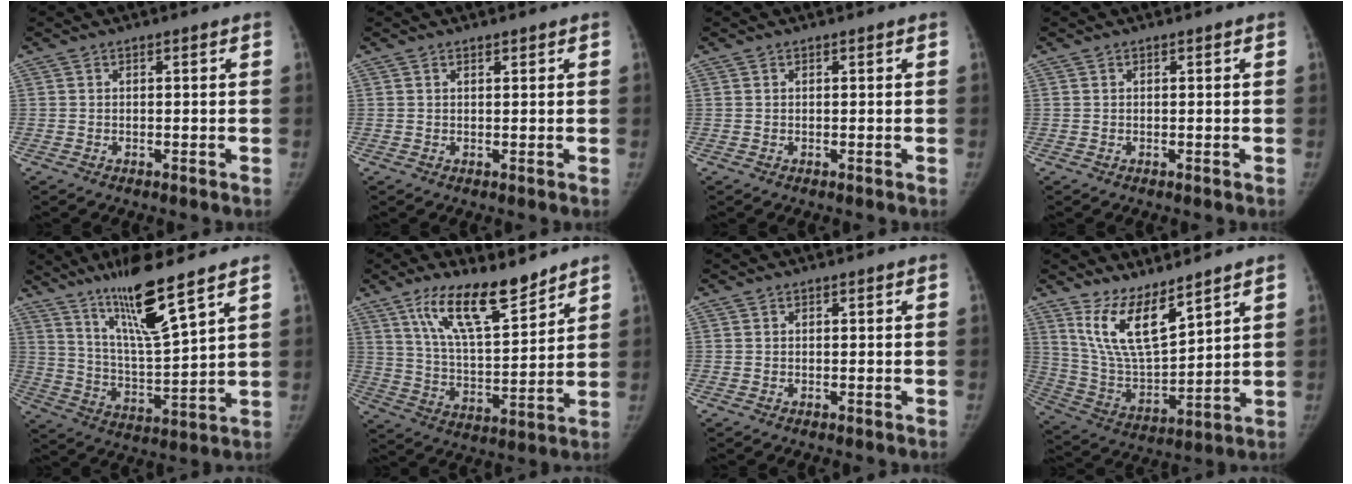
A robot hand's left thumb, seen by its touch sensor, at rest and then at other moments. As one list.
[{"total": 0.6, "force": [0.5, 0.3, 0.2], "torque": [-0.003, -0.003, 0.007]}, {"total": 0.0}, {"total": 0.0}, {"total": 14.4, "force": [9.7, 1.1, 10.6], "torque": [-0.186, -0.066, 0.185]}, {"total": 14.4, "force": [10.2, 4.2, 9.2], "torque": [-0.137, -0.063, 0.192]}, {"total": 0.0}, {"total": 12.5, "force": [8.6, 3.9, 8.2], "torque": [-0.136, -0.067, 0.187]}]